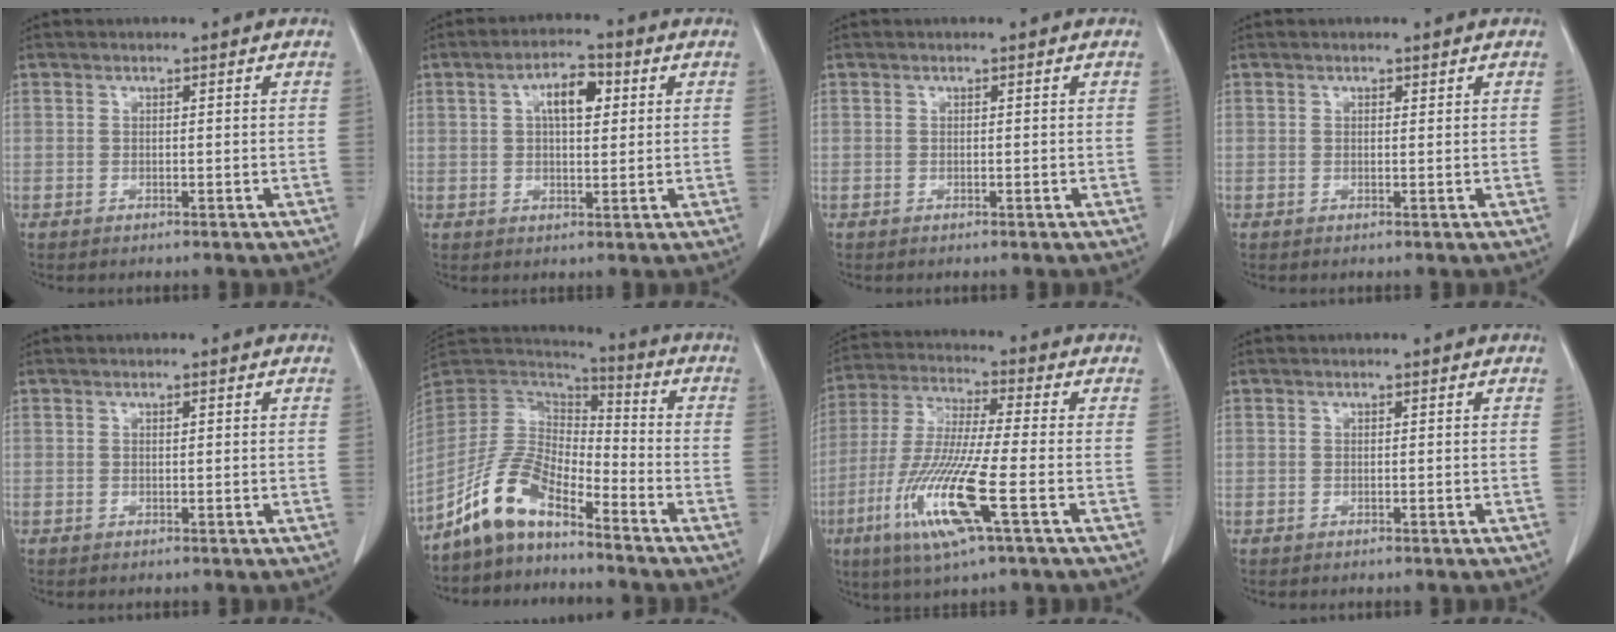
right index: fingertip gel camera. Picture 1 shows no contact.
{"total": 6.4, "force": [1.8, 2.7, 5.5], "torque": [-0.101, 0.013, 0.031]}
{"total": 0.0}
{"total": 0.5, "force": [0.3, 0.3, 0.3], "torque": [-0.008, -0.001, 0.005]}
{"total": 0.6, "force": [0.2, 0.2, 0.5], "torque": [-0.011, 0.001, 0.004]}
{"total": 11.1, "force": [-8.1, 3.9, 6.5], "torque": [-0.147, 0.020, -0.162]}
{"total": 14.7, "force": [-5.5, 0.7, 13.6], "torque": [-0.290, -0.026, -0.105]}
{"total": 0.0}